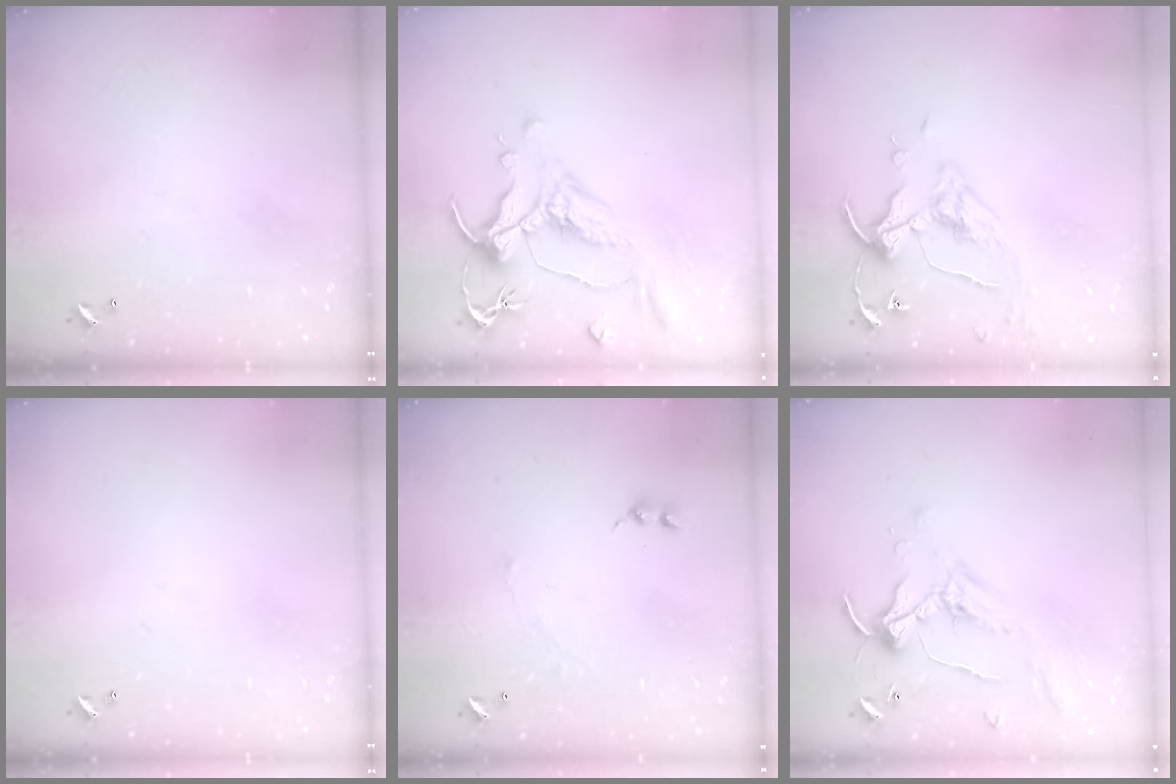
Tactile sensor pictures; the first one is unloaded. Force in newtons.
{"total": 1.5, "press": 0.4, "slide": 1.5}
{"total": 6.2, "press": 6.1, "slide": 0.8}
{"total": 0.0}
{"total": 2.0, "press": 1.9, "slide": 0.7}
{"total": 0.8, "press": 0.8, "slide": 0.2}